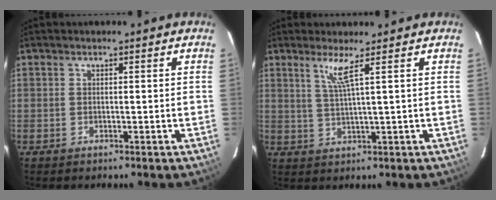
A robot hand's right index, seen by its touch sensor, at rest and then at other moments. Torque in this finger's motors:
{"motor_torque": [0.14, 0.05, 0.16, 0.06]}